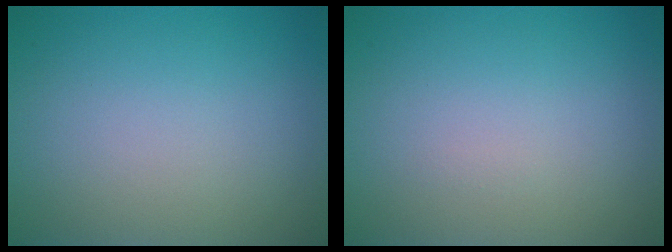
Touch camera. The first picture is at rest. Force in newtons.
{"total": 0.0}